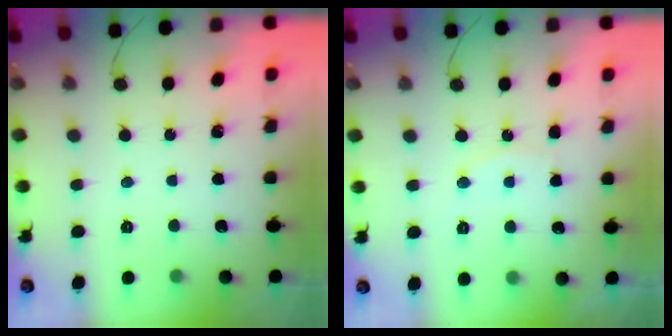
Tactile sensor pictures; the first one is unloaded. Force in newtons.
{"total": 6.7, "press": 6.7, "slide": 0.7}